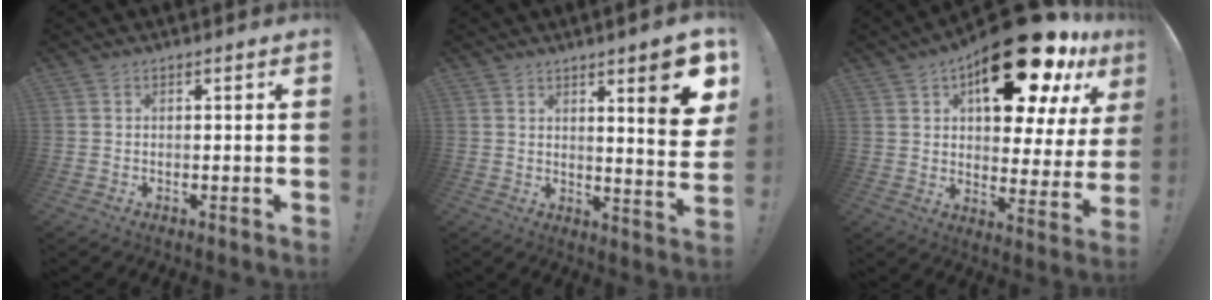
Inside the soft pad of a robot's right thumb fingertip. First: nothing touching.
{"total": 10.2, "force": [4.9, 1.1, 8.8], "torque": [-0.098, -0.045, 0.070]}
{"total": 26.6, "force": [13.9, 11.7, 19.4], "torque": [-0.266, -0.087, 0.234]}